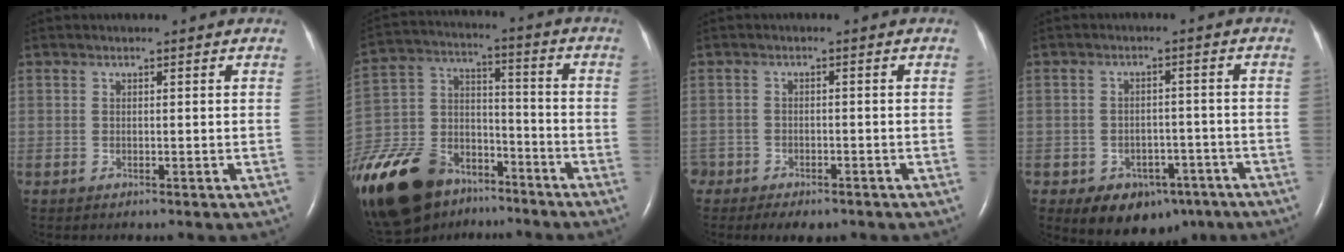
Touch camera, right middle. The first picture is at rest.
{"total": 26.3, "force": [-17.7, 14.3, 13.3], "torque": [-0.372, -0.016, -0.311]}
{"total": 7.0, "force": [-5.3, 3.7, 2.6], "torque": [-0.043, 0.001, -0.076]}
{"total": 8.4, "force": [-5.1, 5.8, 3.4], "torque": [-0.044, 0.017, -0.061]}